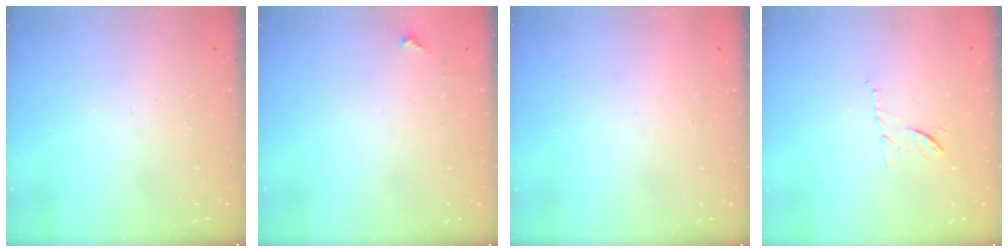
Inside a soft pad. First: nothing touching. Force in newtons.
{"total": 3.4, "press": 3.4, "slide": 0.4}
{"total": 1.5, "press": 1.5, "slide": 0.1}
{"total": 7.8, "press": 7.8, "slide": 0.3}